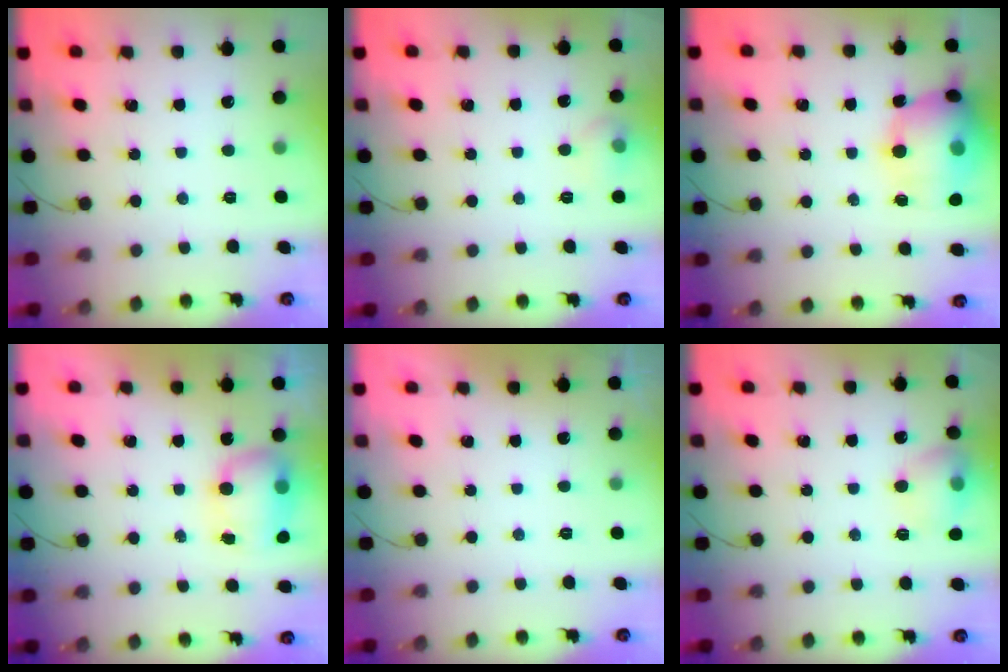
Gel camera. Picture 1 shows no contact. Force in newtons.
{"total": 7.0, "press": 6.8, "slide": 1.9}
{"total": 16.4, "press": 16.0, "slide": 3.7}
{"total": 7.4, "press": 7.3, "slide": 1.1}
{"total": 0.0}
{"total": 10.9, "press": 10.8, "slide": 1.5}